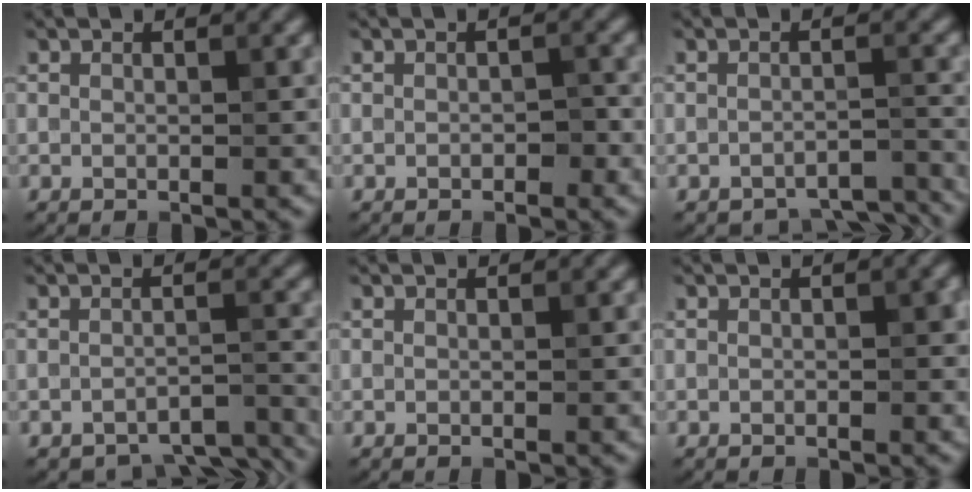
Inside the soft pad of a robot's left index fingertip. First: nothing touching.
{"total": 1.1, "force": [-0.3, 0.6, 0.9], "torque": [-0.011, 0.000, -0.003]}
{"total": 4.0, "force": [-3.8, 0.9, 0.9], "torque": [-0.020, -0.001, -0.044]}
{"total": 5.0, "force": [-4.6, 1.3, 1.5], "torque": [-0.026, -0.010, -0.048]}
{"total": 0.0}
{"total": 0.9, "force": [-0.1, 0.5, 0.7], "torque": [-0.009, 0.000, 0.001]}